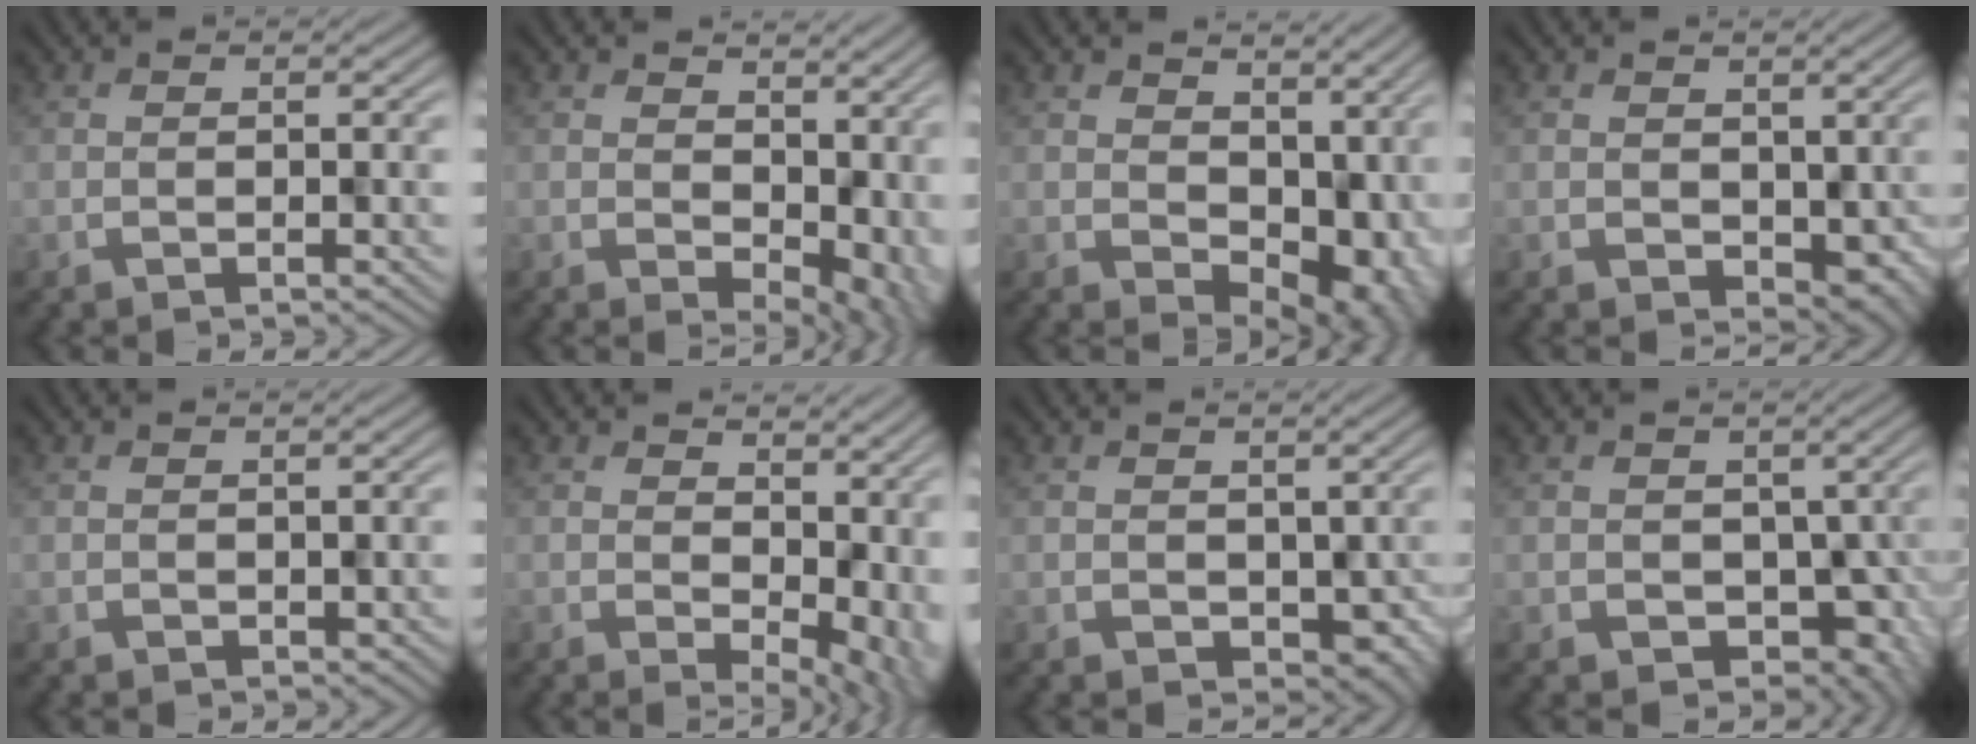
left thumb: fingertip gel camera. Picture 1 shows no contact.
{"total": 8.5, "force": [0.5, 5.8, 6.3], "torque": [-0.072, -0.032, 0.031]}
{"total": 9.3, "force": [1.2, 6.7, 6.3], "torque": [-0.079, -0.035, 0.037]}
{"total": 2.9, "force": [0.0, 2.4, 1.6], "torque": [-0.020, -0.024, 0.014]}
{"total": 0.6, "force": [0.0, 0.5, -0.3], "torque": [0.006, -0.007, 0.005]}
{"total": 10.7, "force": [0.3, 6.8, 8.2], "torque": [-0.089, -0.036, 0.039]}
{"total": 3.7, "force": [-1.1, 3.1, 1.8], "torque": [-0.022, -0.016, 0.001]}
{"total": 4.8, "force": [-1.3, 4.0, 2.3], "torque": [-0.027, -0.028, -0.005]}